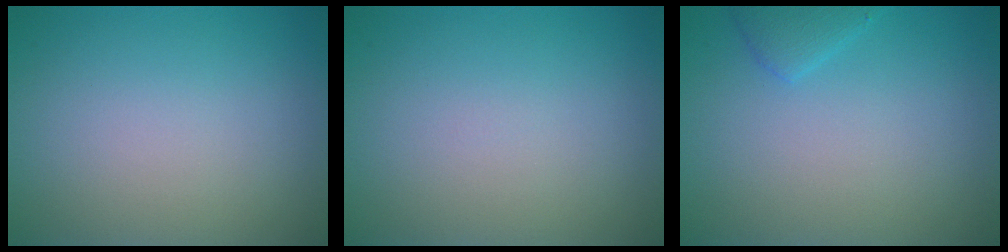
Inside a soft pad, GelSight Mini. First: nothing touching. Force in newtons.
{"total": 0.0}
{"total": 1.5, "press": 1.5, "slide": 0.1}